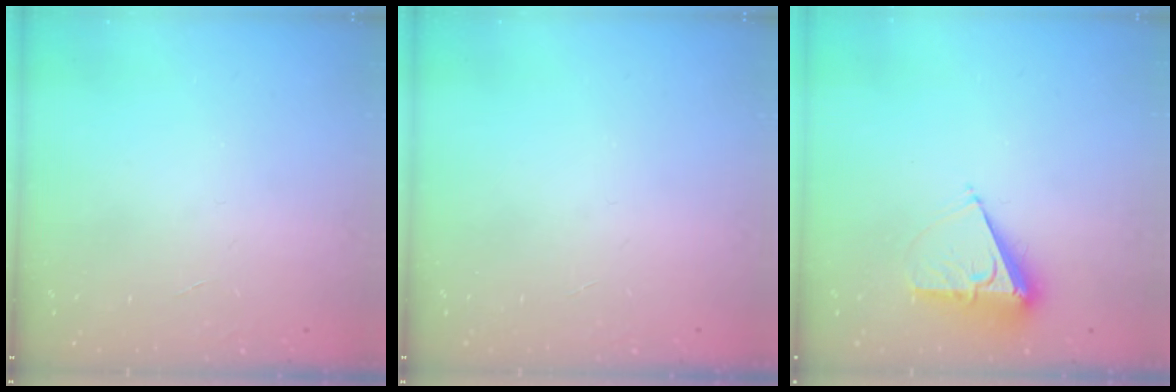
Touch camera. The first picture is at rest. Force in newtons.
{"total": 0.0}
{"total": 7.0, "press": 7.0, "slide": 0.7}